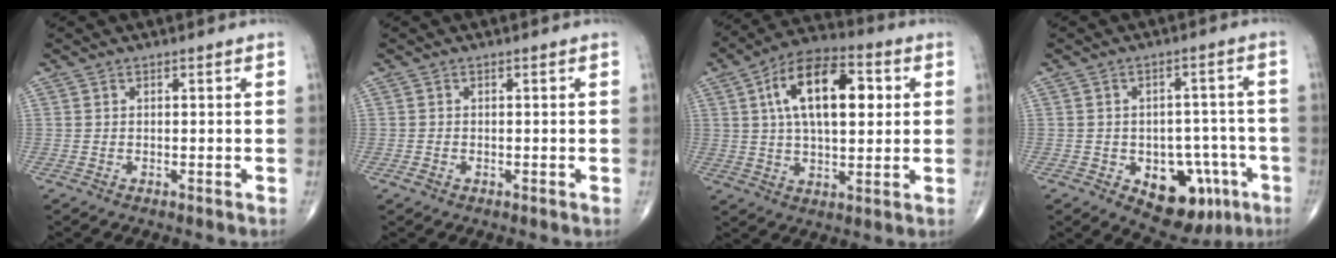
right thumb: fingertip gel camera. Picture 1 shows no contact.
{"total": 0.8, "force": [-0.4, 0.6, 0.4], "torque": [-0.009, 0.003, -0.008]}
{"total": 17.1, "force": [4.2, 8.5, 14.3], "torque": [-0.221, 0.011, 0.064]}
{"total": 12.9, "force": [-5.4, 8.2, 8.4], "torque": [-0.066, 0.036, -0.062]}